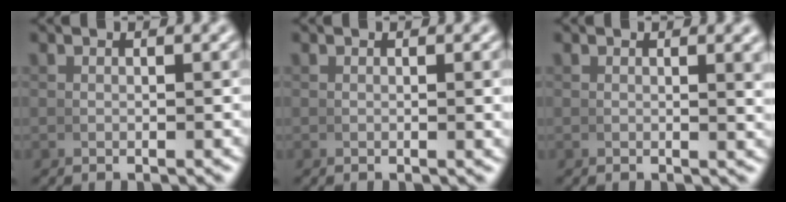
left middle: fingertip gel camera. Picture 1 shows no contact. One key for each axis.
{"total": 0.5, "fx": 0.3, "fy": 0.0, "fz": 0.4, "tx": -0.008, "ty": 0.003, "tz": 0.005}
{"total": 1.3, "fx": 0.8, "fy": 0.0, "fz": 1.0, "tx": -0.013, "ty": 0.000, "tz": 0.012}